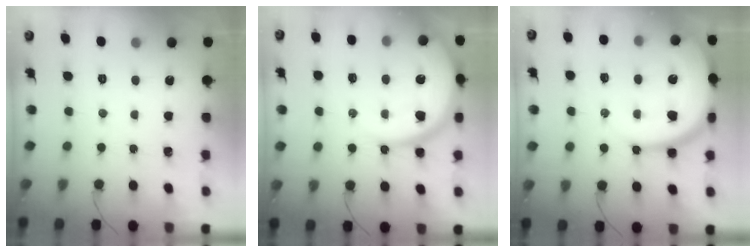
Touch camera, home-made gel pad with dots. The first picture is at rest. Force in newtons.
{"total": 17.2, "press": 17.1, "slide": 1.8}
{"total": 19.6, "press": 19.6, "slide": 1.9}